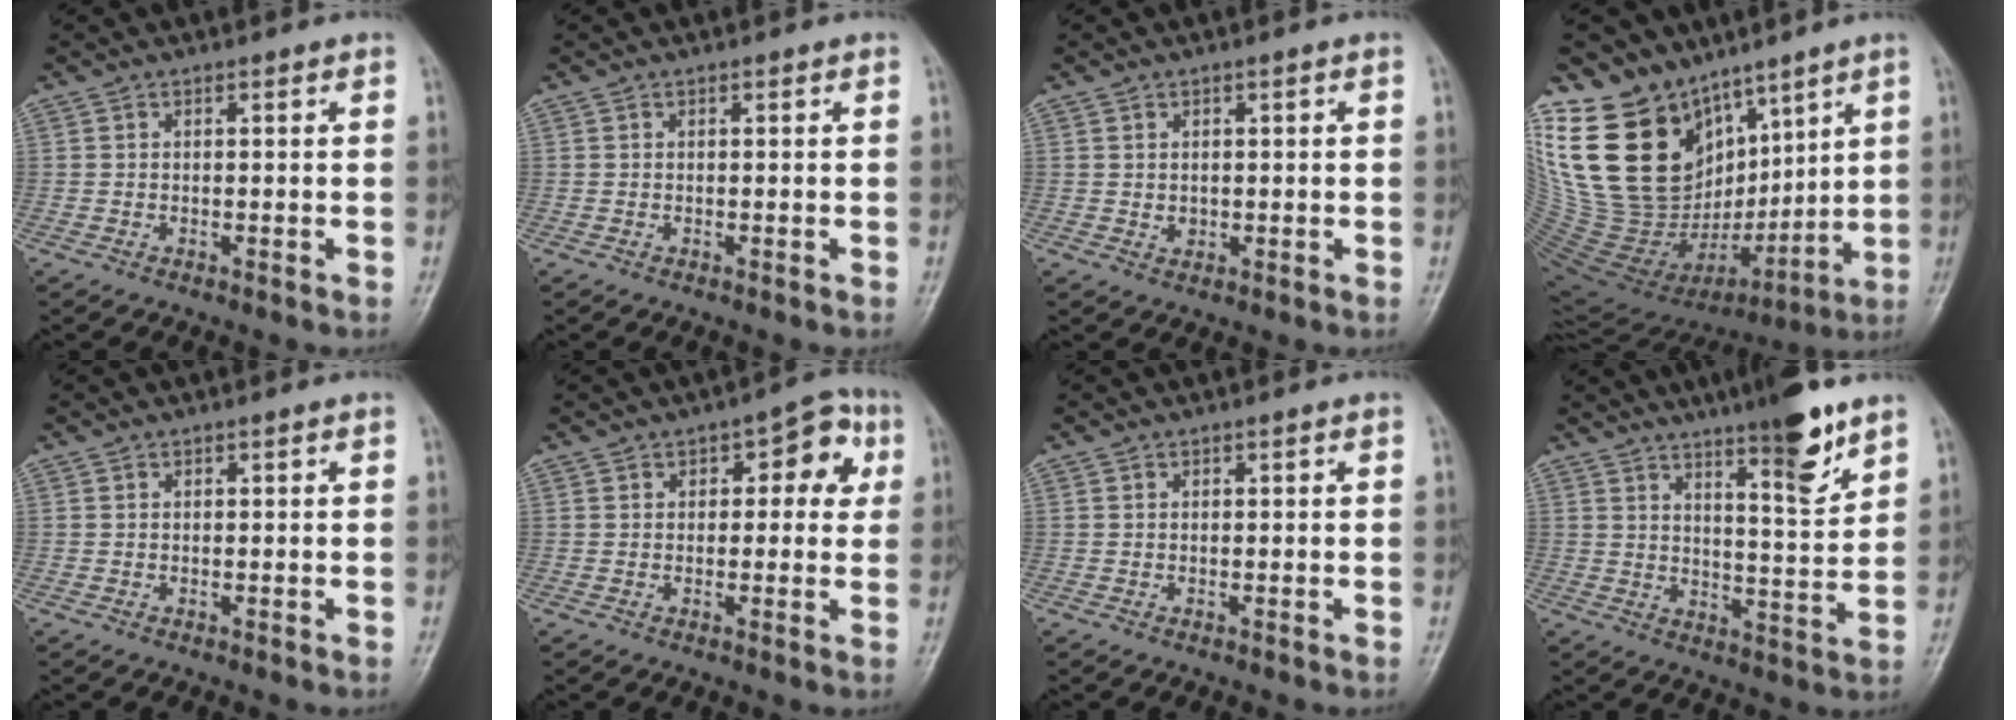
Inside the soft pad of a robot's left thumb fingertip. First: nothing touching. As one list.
[{"total": 0.0}, {"total": 1.5, "force": [0.2, 1.3, 0.7], "torque": [-0.007, -0.001, 0.007]}, {"total": 28.8, "force": [12.1, 18.3, 18.7], "torque": [-0.354, -0.039, 0.252]}, {"total": 0.0}, {"total": 7.8, "force": [2.4, 4.4, 6.0], "torque": [-0.032, 0.009, 0.021]}, {"total": 0.0}, {"total": 11.3, "force": [7.6, 1.8, 8.2], "torque": [-0.109, -0.052, 0.117]}]